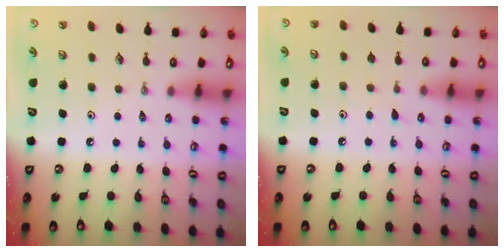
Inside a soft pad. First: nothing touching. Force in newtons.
{"total": 3.5, "press": 3.4, "slide": 0.4}